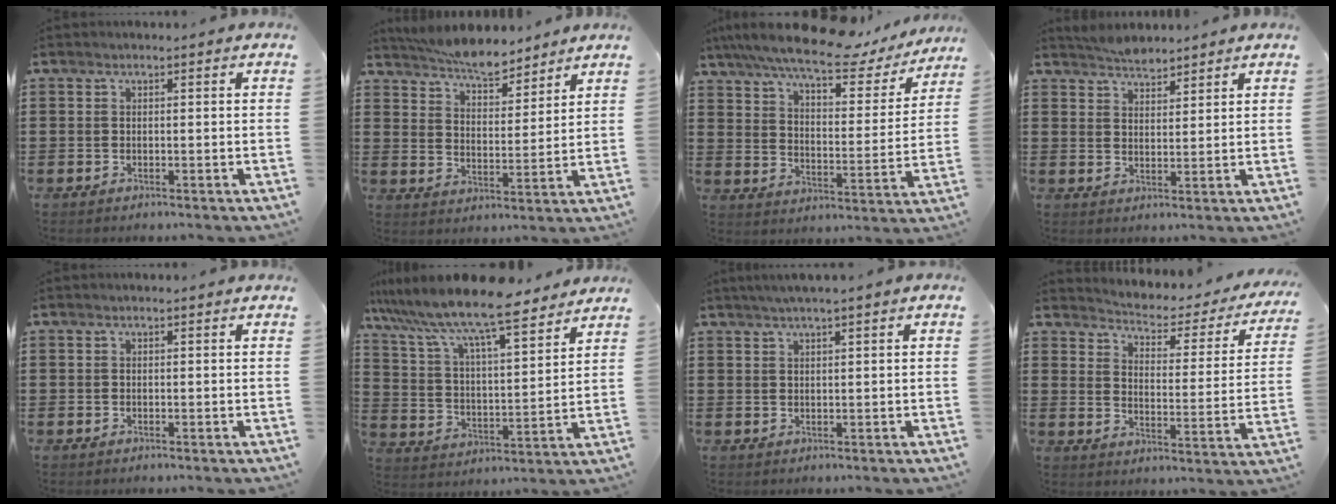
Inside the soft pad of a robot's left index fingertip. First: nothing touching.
{"total": 6.1, "force": [5.8, 0.9, 1.7], "torque": [-0.055, -0.022, 0.106]}
{"total": 10.0, "force": [8.5, 1.4, 5.1], "torque": [-0.117, -0.044, 0.141]}
{"total": 3.4, "force": [3.2, 0.8, 0.6], "torque": [-0.020, -0.003, 0.062]}
{"total": 0.0}
{"total": 9.9, "force": [8.7, 0.8, 4.7], "torque": [-0.126, -0.051, 0.144]}
{"total": 1.5, "force": [1.0, -0.2, 1.1], "torque": [-0.020, 0.000, 0.019]}
{"total": 2.6, "force": [2.4, 0.6, 0.4], "torque": [-0.029, -0.030, 0.031]}